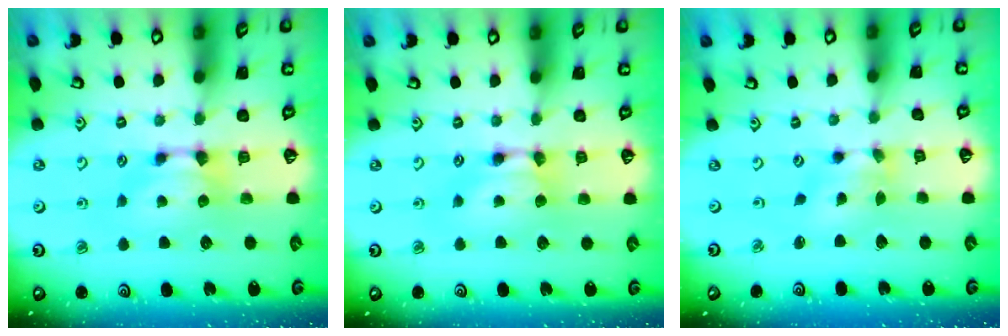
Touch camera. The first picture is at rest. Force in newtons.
{"total": 1.6, "press": 1.6, "slide": 0.2}
{"total": 2.0, "press": 1.2, "slide": 1.5}